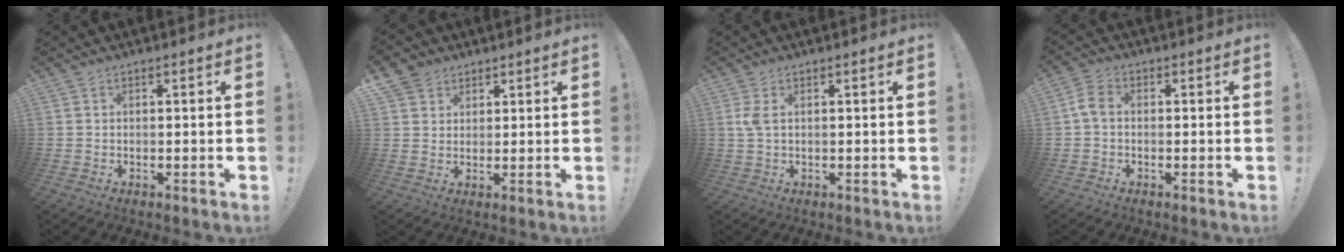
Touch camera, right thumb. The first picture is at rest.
{"total": 4.9, "force": [3.1, 3.8, 0.8], "torque": [-0.012, -0.014, 0.060]}
{"total": 2.9, "force": [0.7, 1.0, 2.6], "torque": [-0.043, 0.000, 0.011]}
{"total": 4.5, "force": [-0.2, 3.0, 3.4], "torque": [-0.065, 0.014, -0.001]}